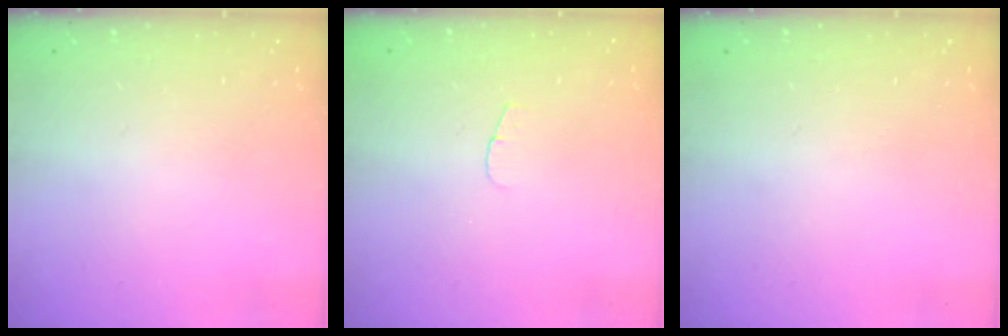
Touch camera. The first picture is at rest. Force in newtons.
{"total": 3.8, "press": 3.8, "slide": 0.4}
{"total": 0.0}